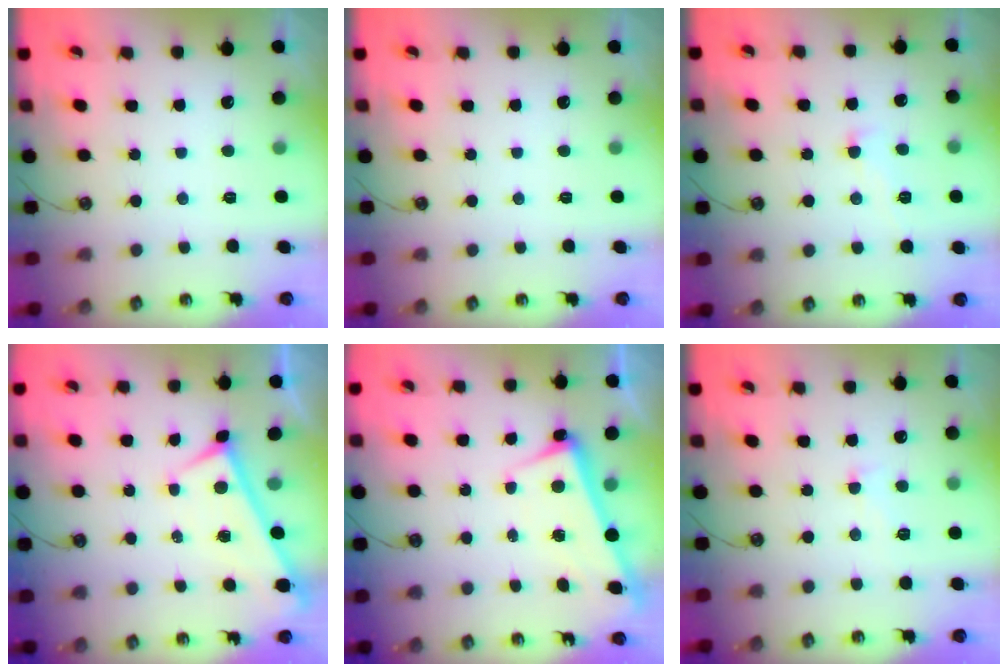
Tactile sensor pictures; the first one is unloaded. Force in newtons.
{"total": 0.0}
{"total": 1.3, "press": 1.3, "slide": 0.2}
{"total": 0.0}
{"total": 2.4, "press": 2.3, "slide": 0.7}
{"total": 1.1, "press": 1.0, "slide": 0.6}